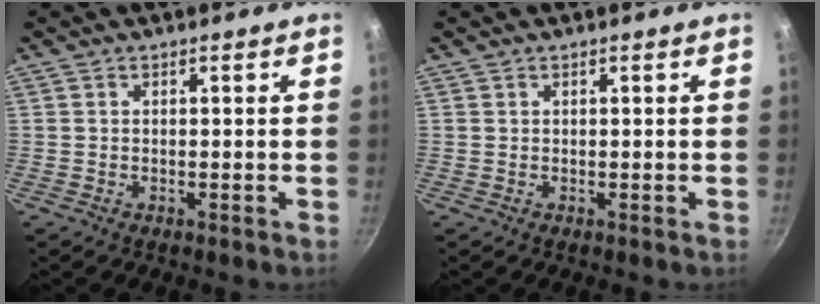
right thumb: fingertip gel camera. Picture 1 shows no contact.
{"total": 0.0}